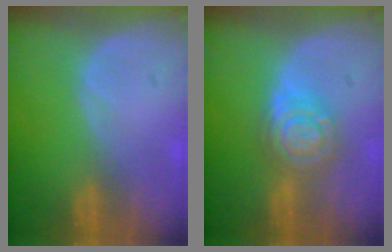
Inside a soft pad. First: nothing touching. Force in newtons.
{"total": 6.5, "press": 6.5, "slide": 0.5}